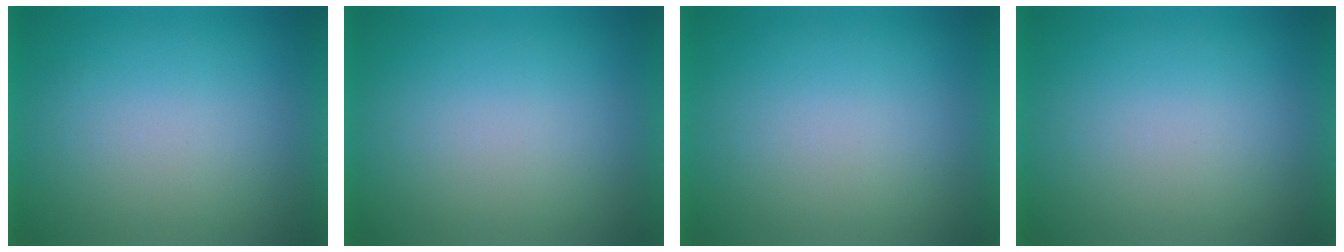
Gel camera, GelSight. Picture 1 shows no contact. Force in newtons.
{"total": 0.0}
{"total": 0.0}
{"total": 0.0}